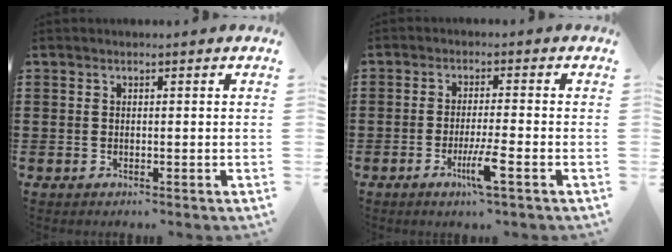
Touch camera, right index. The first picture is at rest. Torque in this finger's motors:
{"motor_torque": [1.54, 0.60, 0.16, 0.04]}